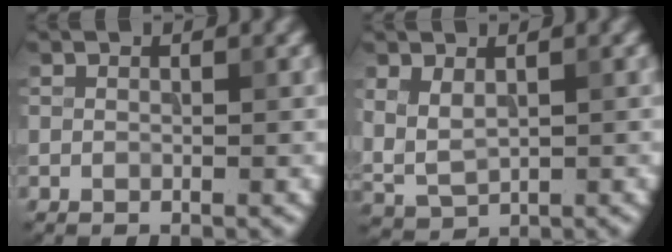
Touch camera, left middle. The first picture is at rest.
{"total": 2.7, "force": [0.8, 1.7, 2.0], "torque": [-0.050, -0.003, 0.022]}